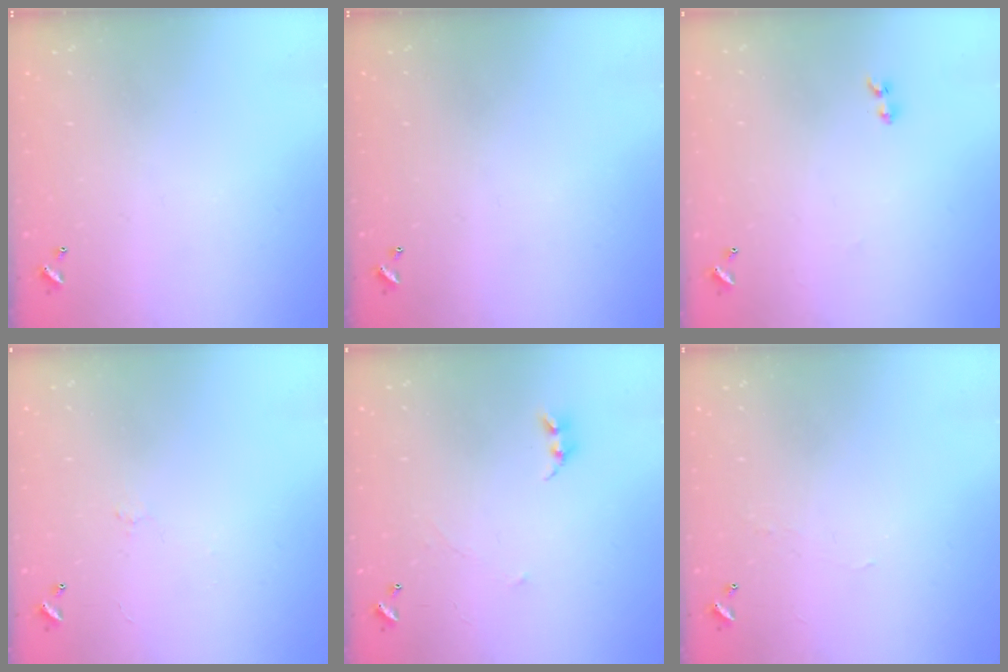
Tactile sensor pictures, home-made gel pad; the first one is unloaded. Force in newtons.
{"total": 0.0}
{"total": 2.0, "press": 1.7, "slide": 1.0}
{"total": 0.5, "press": 0.1, "slide": 0.5}
{"total": 0.9, "press": 0.8, "slide": 0.5}
{"total": 1.2, "press": 1.1, "slide": 0.3}